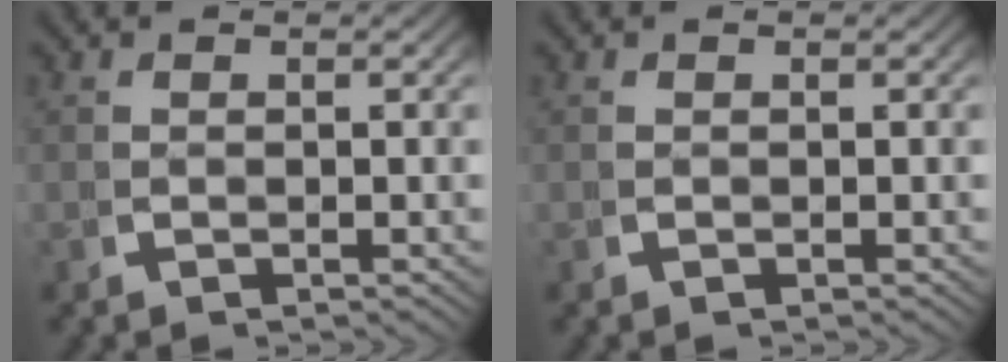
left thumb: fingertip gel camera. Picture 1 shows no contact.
{"total": 0.0}